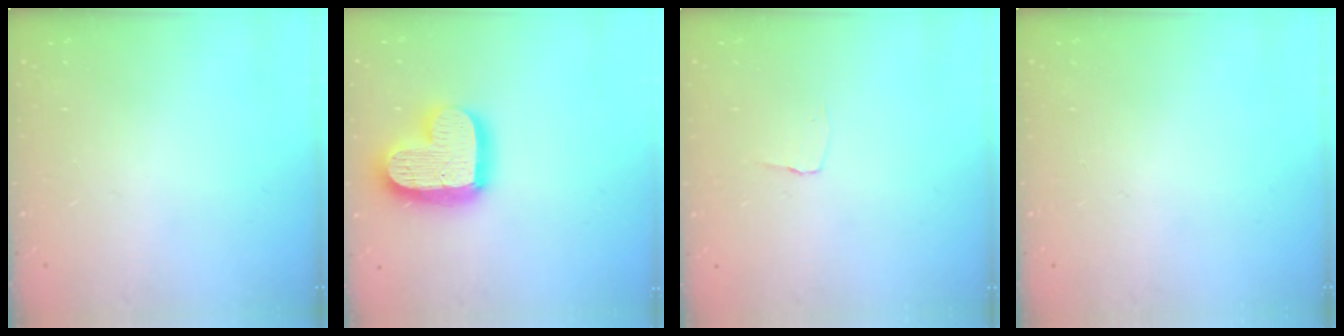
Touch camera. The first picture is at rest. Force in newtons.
{"total": 18.6, "press": 18.6, "slide": 1.3}
{"total": 2.9, "press": 2.8, "slide": 0.3}
{"total": 0.0}